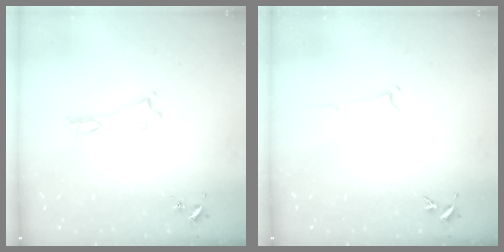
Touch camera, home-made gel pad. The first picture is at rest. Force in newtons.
{"total": 0.0}